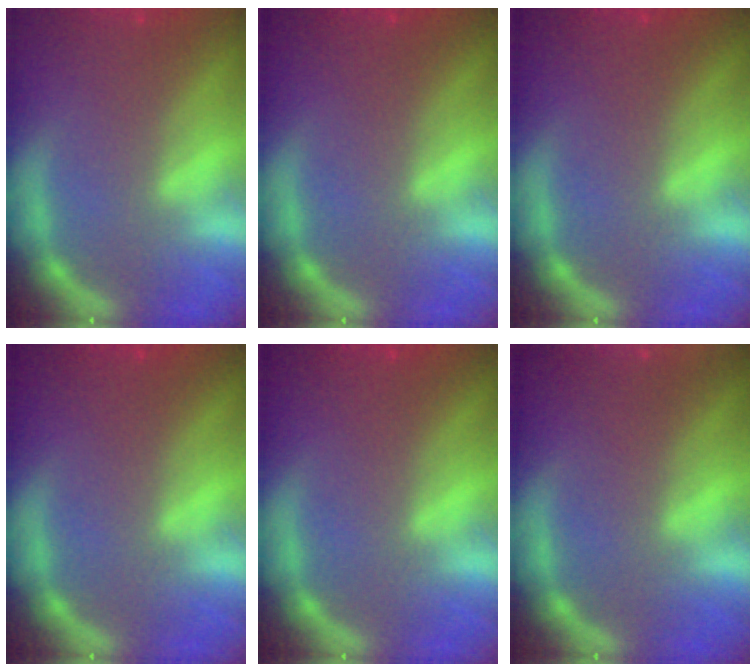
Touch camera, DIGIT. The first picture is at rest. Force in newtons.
{"total": 0.0}
{"total": 0.0}
{"total": 0.0}
{"total": 0.0}
{"total": 3.0}